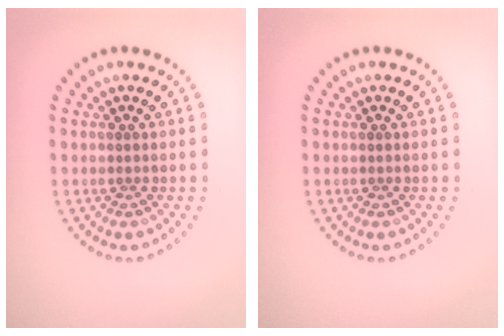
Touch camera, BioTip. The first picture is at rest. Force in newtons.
{"total": 0.0}